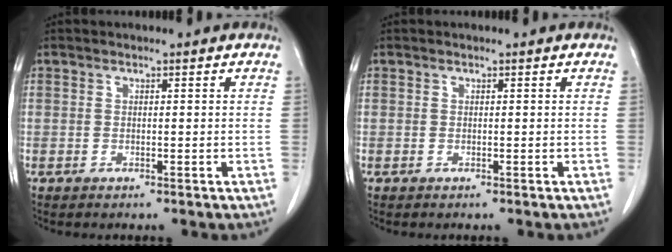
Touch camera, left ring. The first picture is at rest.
{"total": 0.0}